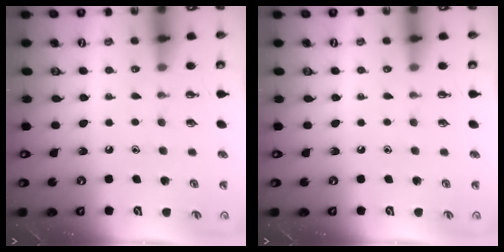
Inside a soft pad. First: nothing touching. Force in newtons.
{"total": 0.0}